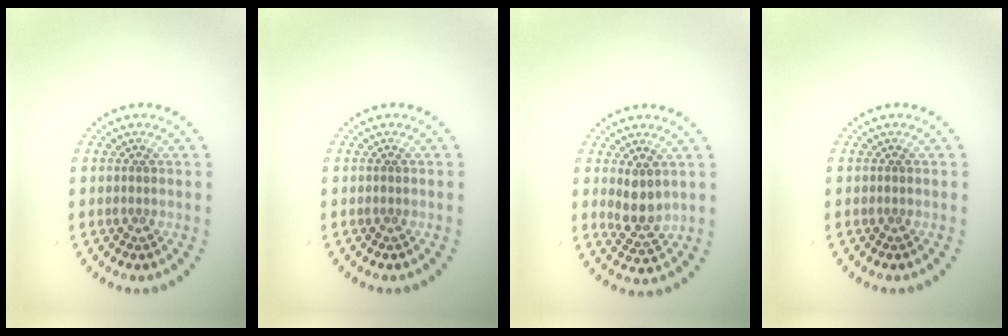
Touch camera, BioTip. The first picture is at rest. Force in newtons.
{"total": 0.0}
{"total": 2.4, "press": 2.1, "slide": 1.3}
{"total": 0.0}